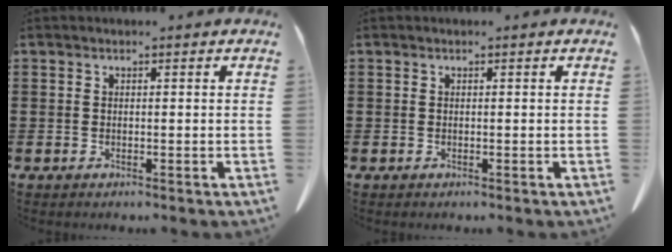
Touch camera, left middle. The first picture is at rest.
{"total": 0.0}